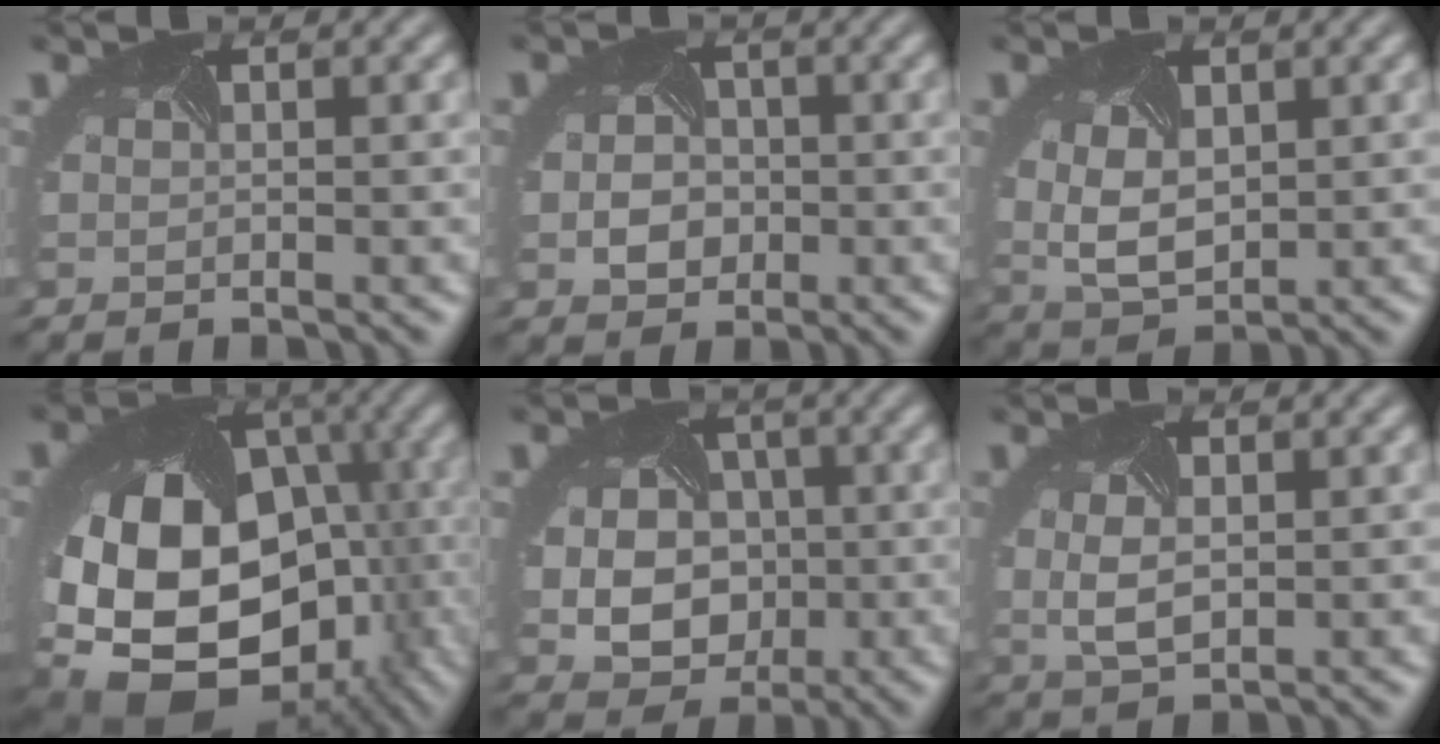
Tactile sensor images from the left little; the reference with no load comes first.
{"total": 3.3, "force": [-0.5, 2.8, 1.8], "torque": [-0.027, -0.002, -0.011]}
{"total": 4.3, "force": [0.5, 2.8, 3.2], "torque": [-0.076, -0.009, 0.018]}
{"total": 20.4, "force": [-5.6, 14.9, 12.7], "torque": [-0.243, -0.049, -0.069]}
{"total": 10.2, "force": [-0.5, 8.3, 5.9], "torque": [-0.092, -0.009, -0.019]}
{"total": 2.8, "force": [0.1, 1.6, 2.3], "torque": [-0.057, -0.005, 0.007]}